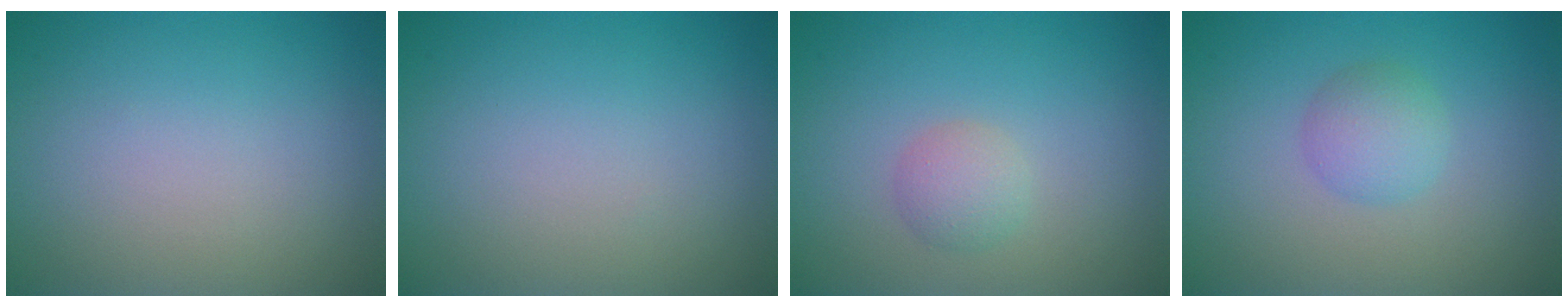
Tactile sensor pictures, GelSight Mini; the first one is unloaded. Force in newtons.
{"total": 0.0}
{"total": 1.8, "press": 1.8, "slide": 0.1}
{"total": 2.3, "press": 2.3, "slide": 0.1}